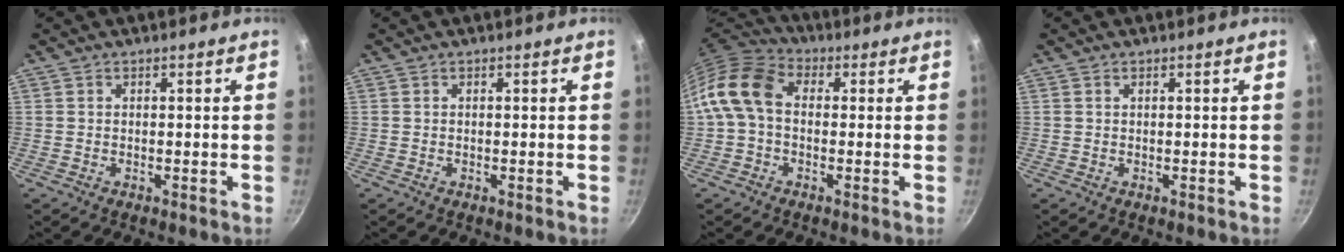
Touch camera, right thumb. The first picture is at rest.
{"total": 0.0}
{"total": 10.3, "force": [0.3, 7.4, 7.1], "torque": [-0.125, 0.029, -0.017]}
{"total": 0.0}